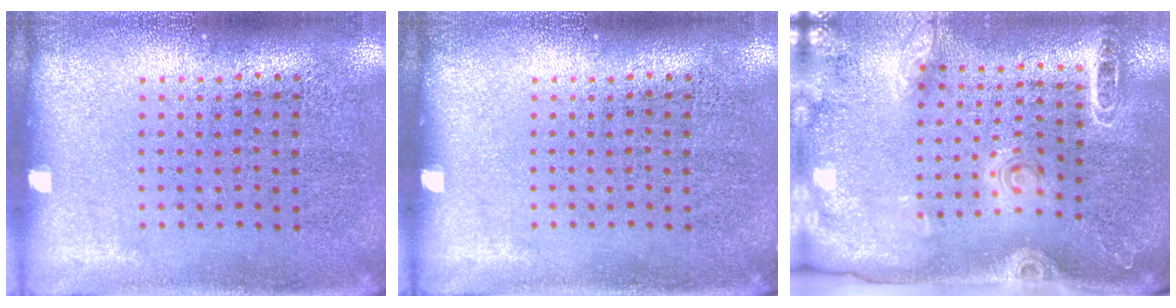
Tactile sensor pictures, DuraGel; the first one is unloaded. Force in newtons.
{"total": 0.0}
{"total": 1.9, "press": 1.9, "slide": 0.3}